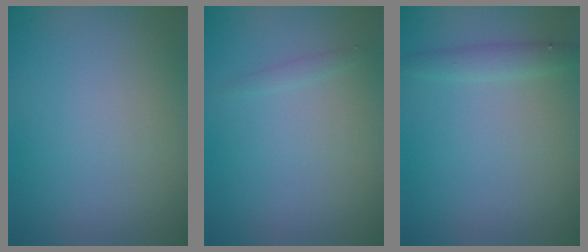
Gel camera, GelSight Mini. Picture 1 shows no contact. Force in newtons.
{"total": 0.6, "press": 0.6, "slide": 0.0}
{"total": 1.5, "press": 1.5, "slide": 0.1}